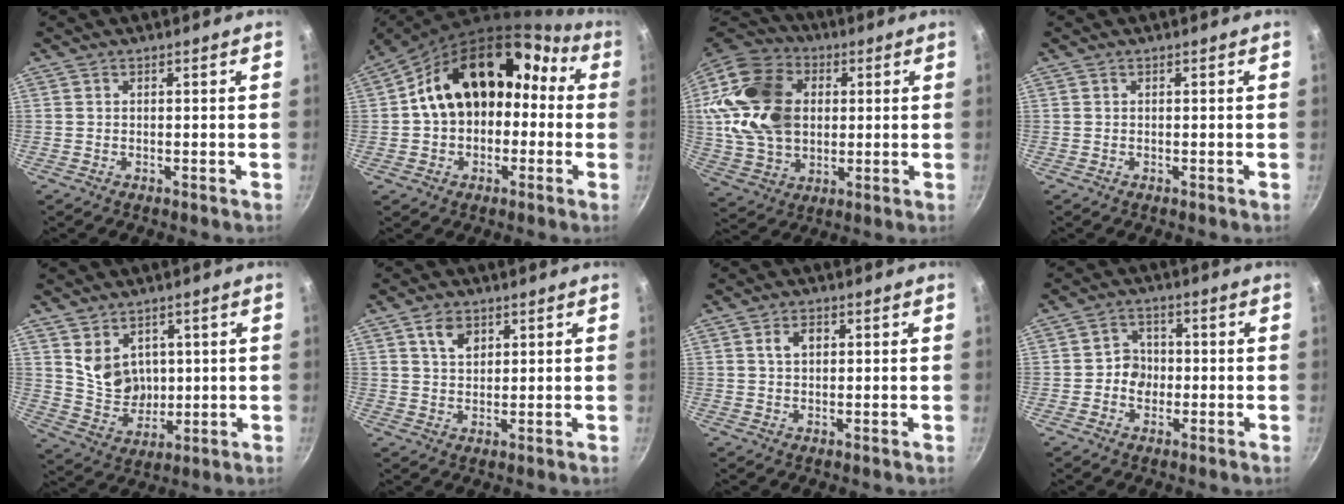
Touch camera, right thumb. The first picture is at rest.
{"total": 20.8, "force": [1.1, 15.3, 14.1], "torque": [-0.196, 0.073, 0.016]}
{"total": 22.0, "force": [3.3, 16.3, 14.4], "torque": [-0.255, 0.015, 0.062]}
{"total": 0.0}
{"total": 8.8, "force": [2.8, 7.1, 4.4], "torque": [-0.054, -0.029, 0.068]}
{"total": 4.8, "force": [2.4, 3.2, 2.7], "torque": [-0.031, -0.010, 0.044]}
{"total": 3.1, "force": [1.1, 2.1, 2.1], "torque": [-0.023, 0.001, 0.017]}
{"total": 4.8, "force": [-0.6, 4.3, 1.9], "torque": [0.003, 0.010, -0.017]}